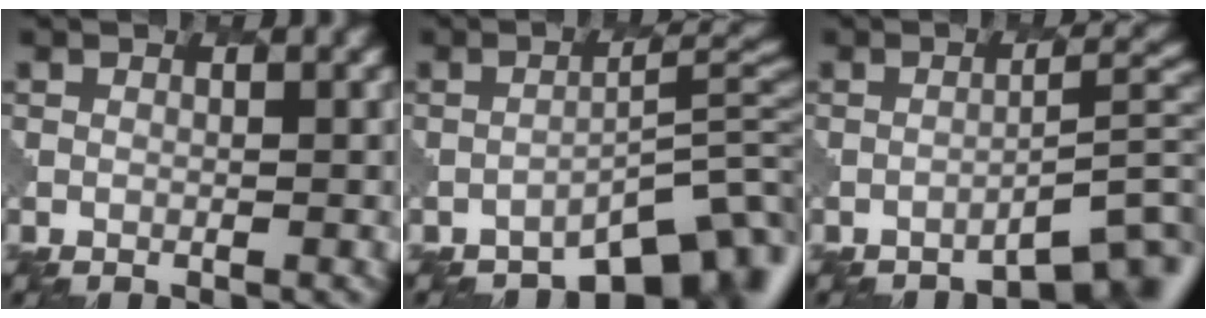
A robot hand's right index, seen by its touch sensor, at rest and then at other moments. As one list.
[{"total": 7.5, "force": [-6.0, 2.0, 4.1], "torque": [-0.040, 0.007, -0.094]}, {"total": 4.2, "force": [-3.5, 0.6, 2.2], "torque": [-0.018, 0.018, -0.054]}]